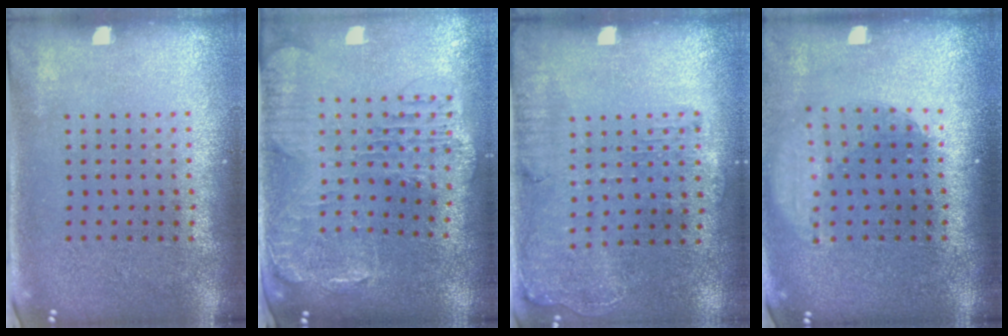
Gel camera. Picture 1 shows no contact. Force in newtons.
{"total": 1.7, "press": 1.6, "slide": 0.6}
{"total": 1.3, "press": 1.3, "slide": 0.3}
{"total": 1.9, "press": 1.4, "slide": 1.2}